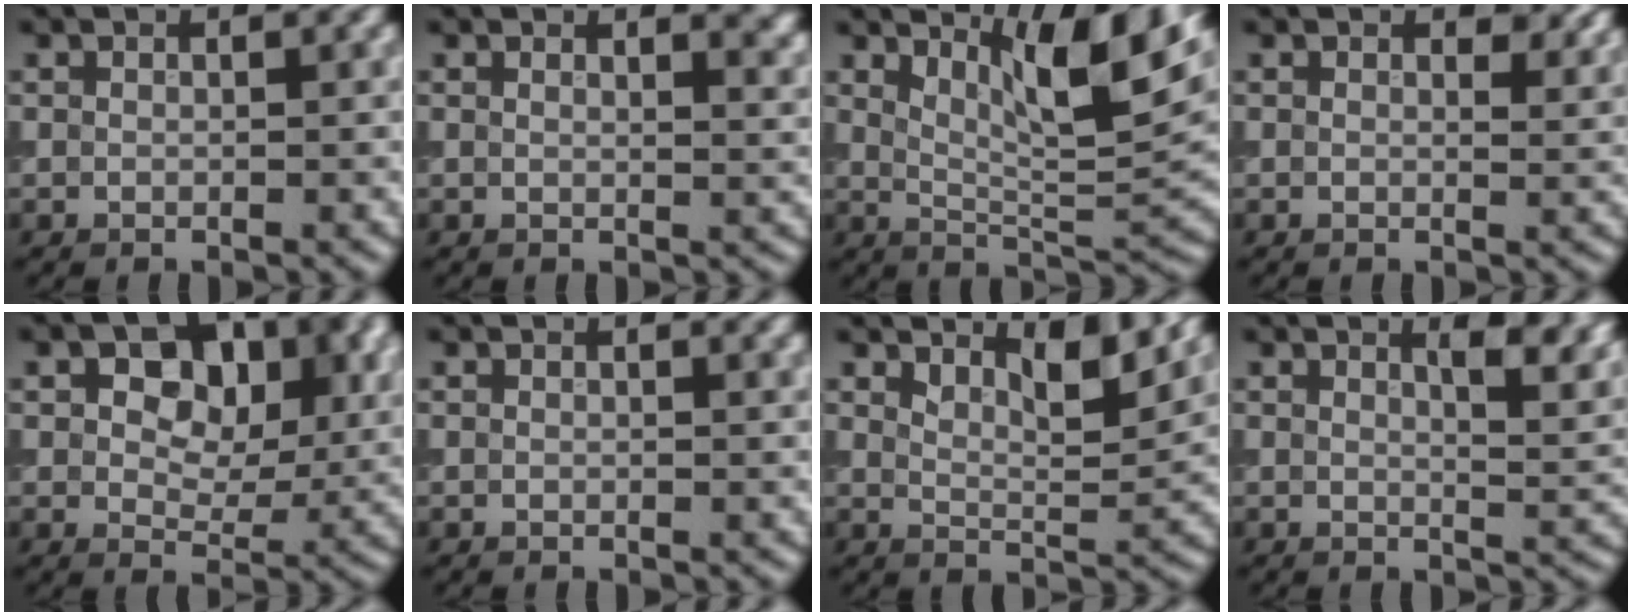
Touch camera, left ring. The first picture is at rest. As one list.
[{"total": 3.2, "force": [2.1, 1.4, 2.0], "torque": [-0.006, 0.009, 0.014]}, {"total": 7.6, "force": [4.4, 1.7, 6.0], "torque": [-0.090, -0.002, 0.077]}, {"total": 2.1, "force": [1.1, 1.2, 1.4], "torque": [-0.017, -0.001, 0.009]}, {"total": 9.0, "force": [2.7, 5.7, 6.4], "torque": [-0.081, 0.002, 0.036]}, {"total": 0.8, "force": [0.5, 0.2, 0.5], "torque": [-0.006, -0.002, 0.003]}, {"total": 3.8, "force": [3.0, 0.9, 2.2], "torque": [-0.039, -0.004, 0.045]}, {"total": 4.9, "force": [2.8, 1.8, 3.7], "torque": [-0.027, 0.006, 0.029]}]